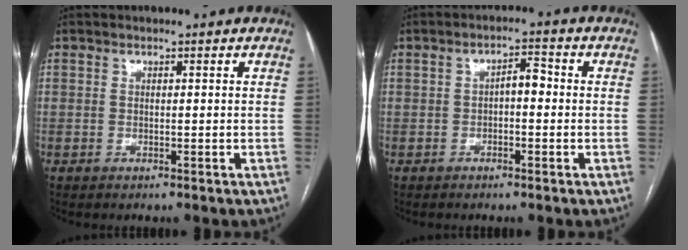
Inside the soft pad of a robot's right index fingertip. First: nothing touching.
{"total": 3.0, "force": [-0.3, 1.3, 2.7], "torque": [-0.040, 0.016, -0.006]}